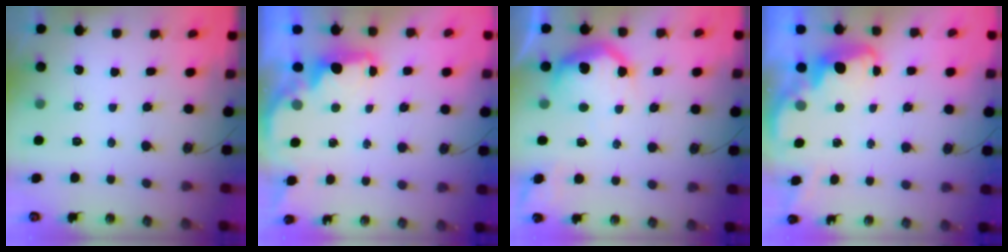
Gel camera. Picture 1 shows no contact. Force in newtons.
{"total": 2.3, "press": 2.2, "slide": 0.8}
{"total": 15.4, "press": 15.3, "slide": 1.1}
{"total": 2.7, "press": 2.6, "slide": 0.8}